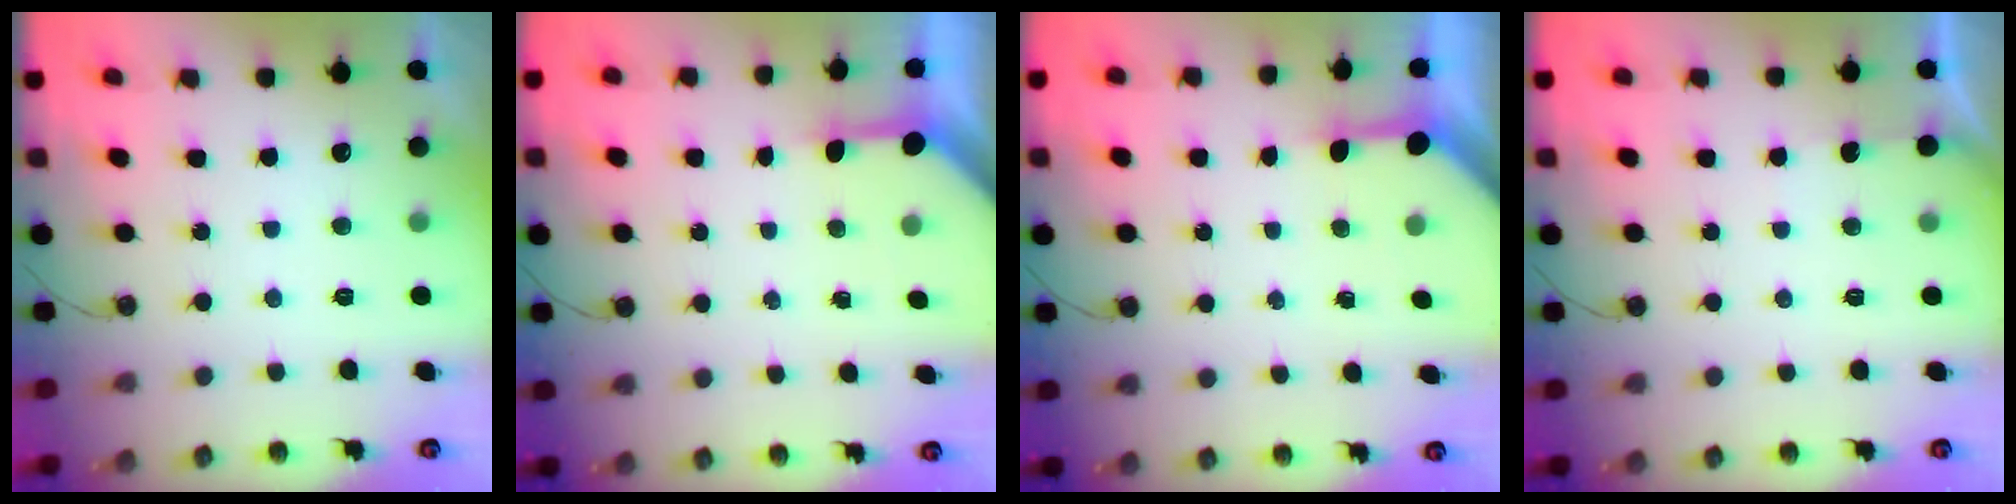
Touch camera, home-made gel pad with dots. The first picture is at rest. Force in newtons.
{"total": 3.5, "press": 3.5, "slide": 0.4}
{"total": 3.8, "press": 3.7, "slide": 0.3}
{"total": 2.5, "press": 2.5, "slide": 0.4}